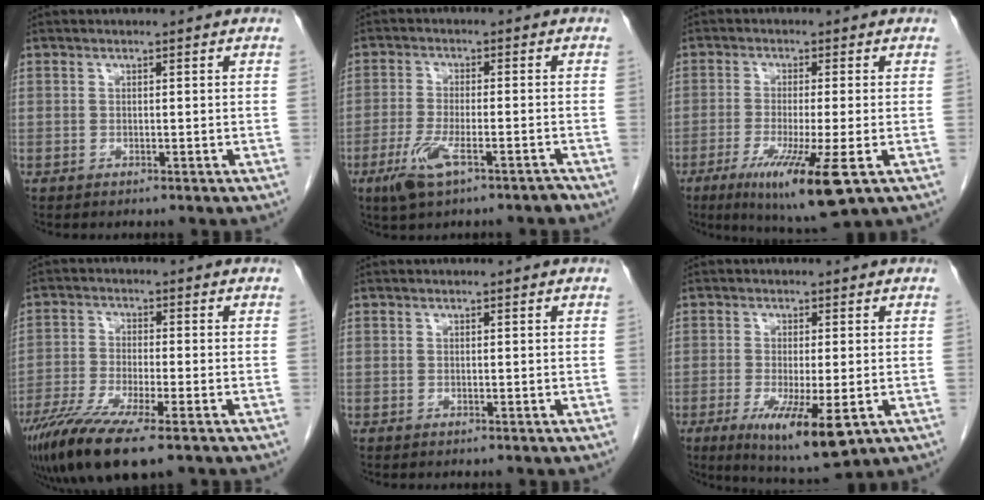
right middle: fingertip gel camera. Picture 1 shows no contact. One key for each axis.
{"total": 6.7, "fx": -4.1, "fy": 1.4, "fz": 5.1, "tx": -0.104, "ty": -0.010, "tz": -0.070}
{"total": 11.0, "fx": -5.0, "fy": -0.3, "fz": 9.8, "tx": -0.176, "ty": -0.039, "tz": -0.081}
{"total": 11.2, "fx": -7.4, "fy": 1.4, "fz": 8.3, "tx": -0.154, "ty": -0.026, "tz": -0.125}
{"total": 0.0}
{"total": 9.8, "fx": -3.7, "fy": 1.9, "fz": 8.9, "tx": -0.149, "ty": -0.028, "tz": -0.052}